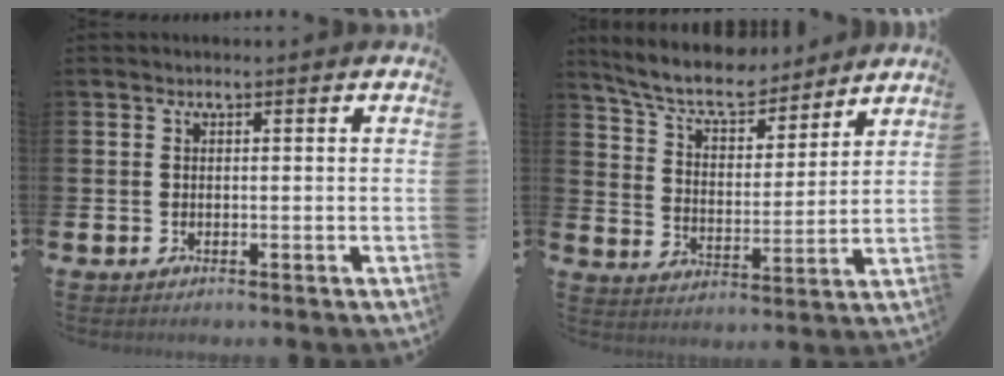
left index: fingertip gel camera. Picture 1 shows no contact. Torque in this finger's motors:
{"motor_torque": [1.11, -1.03, 0.81, 0.21]}